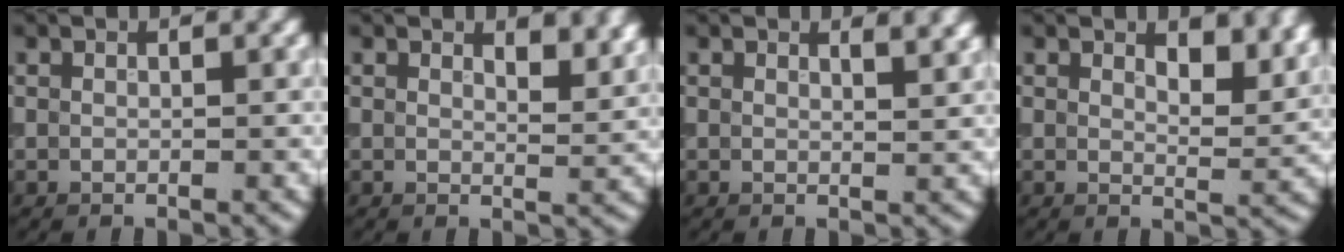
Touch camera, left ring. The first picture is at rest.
{"total": 3.0, "force": [2.1, 1.0, 1.9], "torque": [-0.021, -0.002, 0.031]}
{"total": 2.6, "force": [1.8, 1.0, 1.5], "torque": [-0.001, 0.006, 0.016]}
{"total": 4.0, "force": [2.6, 1.5, 2.7], "torque": [-0.037, -0.004, 0.036]}